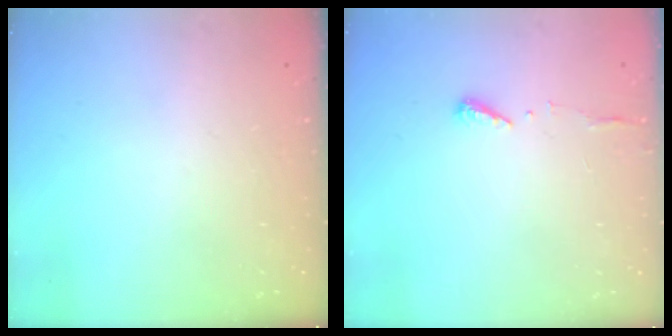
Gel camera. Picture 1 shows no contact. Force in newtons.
{"total": 6.3, "press": 6.3, "slide": 0.5}